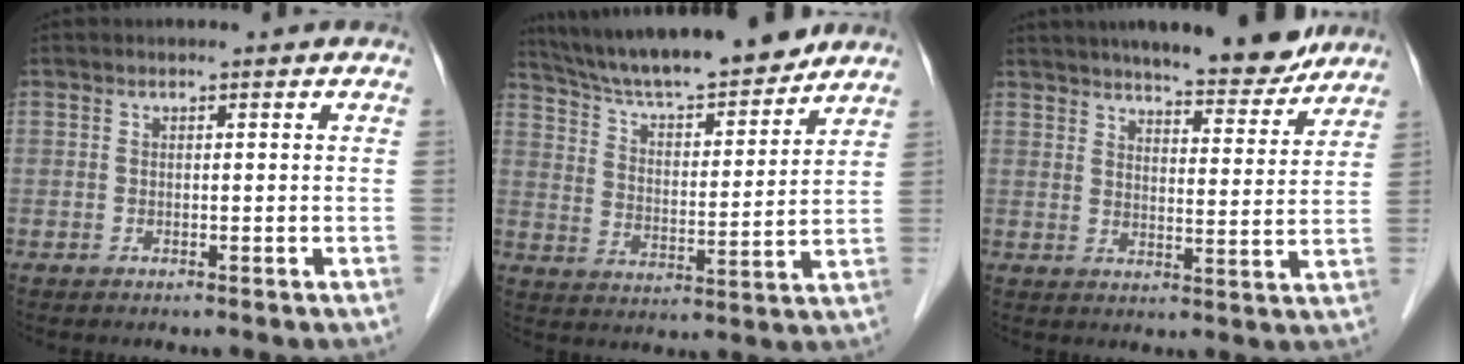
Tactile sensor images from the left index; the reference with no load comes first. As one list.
[{"total": 17.8, "force": [16.0, 2.1, 7.6], "torque": [-0.131, 0.009, 0.259]}, {"total": 12.1, "force": [10.6, 1.8, 5.6], "torque": [-0.076, -0.002, 0.143]}]